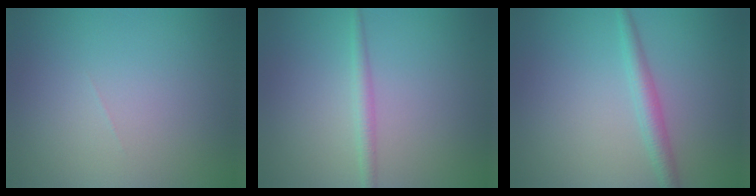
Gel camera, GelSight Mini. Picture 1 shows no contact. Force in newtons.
{"total": 1.7, "press": 1.7, "slide": 0.1}
{"total": 2.3, "press": 2.3, "slide": 0.0}